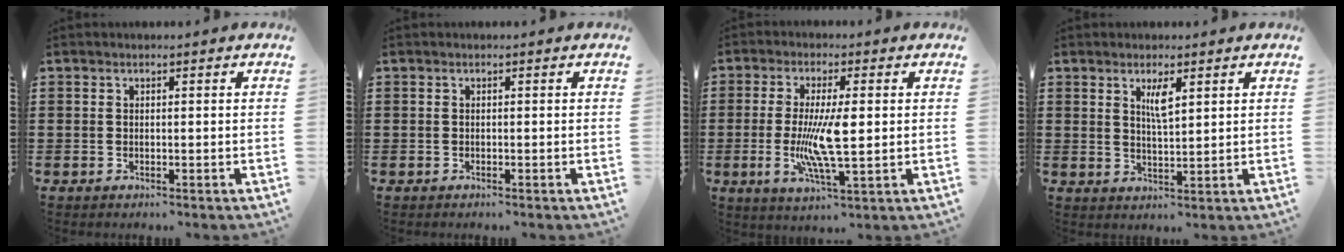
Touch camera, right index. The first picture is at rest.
{"total": 0.0}
{"total": 8.7, "force": [-0.4, 2.0, 8.5], "torque": [-0.178, -0.016, -0.012]}
{"total": 3.2, "force": [1.6, 0.7, 2.7], "torque": [-0.049, 0.001, 0.025]}